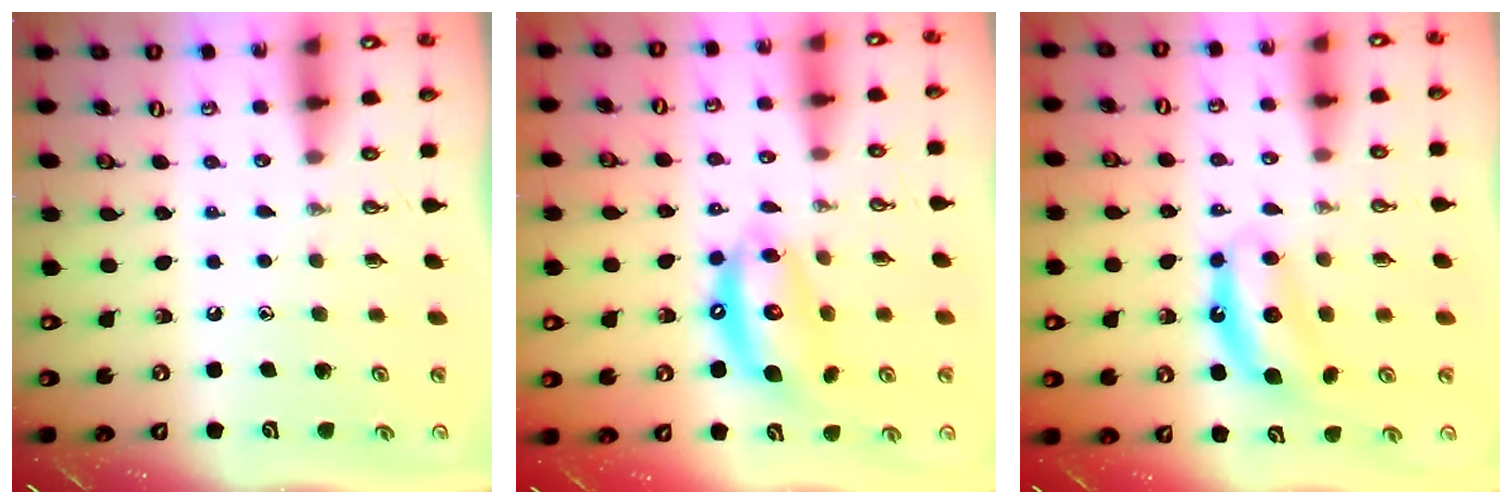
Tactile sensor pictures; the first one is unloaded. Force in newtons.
{"total": 11.8, "press": 11.7, "slide": 1.2}
{"total": 7.4, "press": 7.4, "slide": 0.2}